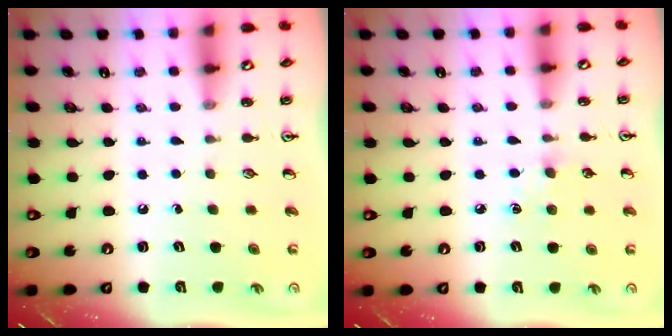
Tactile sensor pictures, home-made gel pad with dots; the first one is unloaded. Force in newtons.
{"total": 6.3, "press": 6.2, "slide": 0.7}